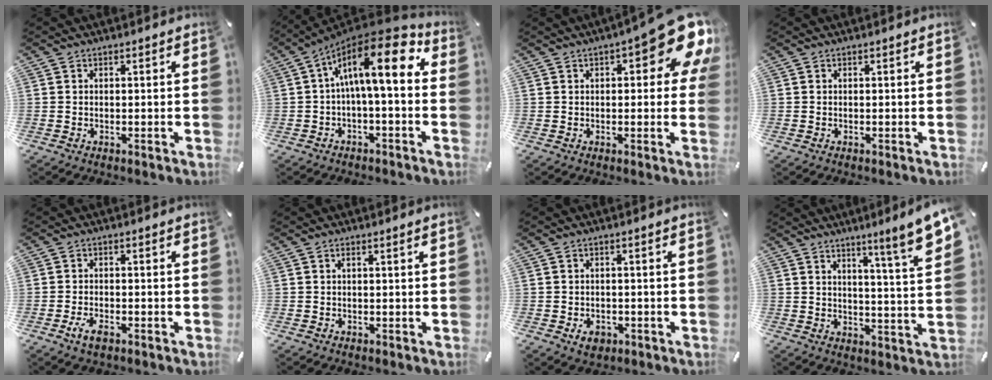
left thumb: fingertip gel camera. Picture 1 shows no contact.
{"total": 16.4, "force": [4.1, 5.3, 14.9], "torque": [-0.247, -0.028, 0.060]}
{"total": 15.2, "force": [6.4, 5.2, 12.8], "torque": [-0.161, -0.043, 0.101]}
{"total": 0.0}
{"total": 3.3, "force": [-1.9, 1.6, 2.2], "torque": [-0.049, 0.003, -0.035]}
{"total": 0.9, "force": [0.2, 0.0, 0.9], "torque": [-0.016, 0.000, 0.003]}
{"total": 3.6, "force": [-1.5, 2.7, 1.8], "torque": [-0.035, 0.005, -0.028]}
{"total": 11.1, "force": [7.5, 0.0, 8.2], "torque": [-0.125, -0.054, 0.115]}